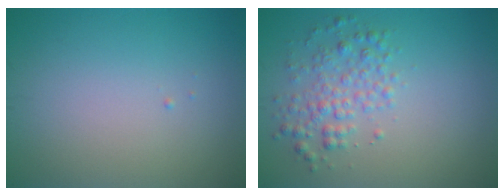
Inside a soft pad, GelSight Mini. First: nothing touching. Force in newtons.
{"total": 2.9, "press": 2.9, "slide": 0.0}